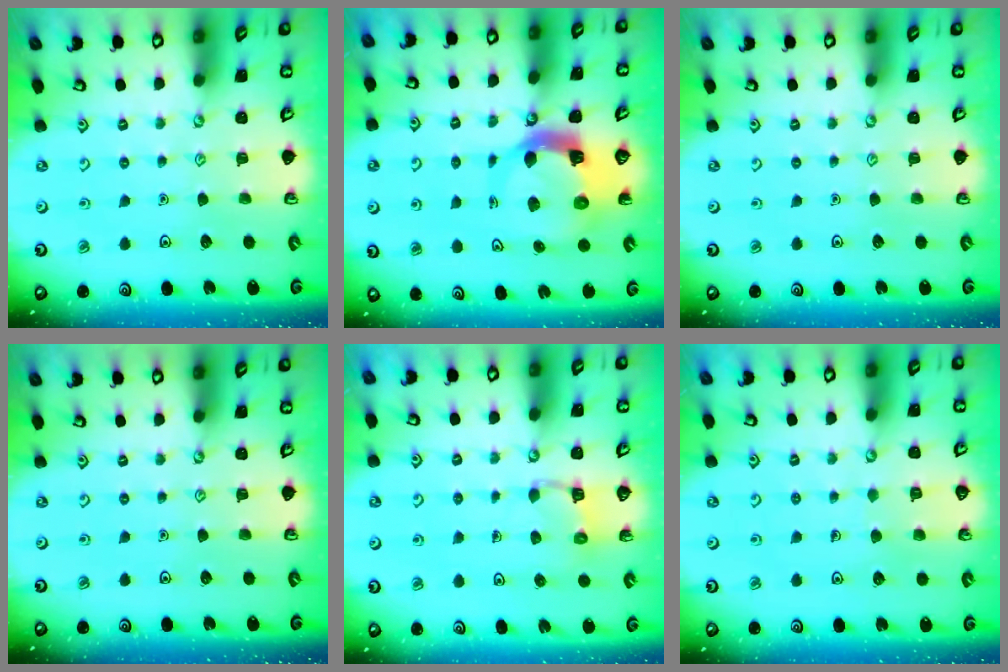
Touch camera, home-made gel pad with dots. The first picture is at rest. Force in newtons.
{"total": 8.2, "press": 8.2, "slide": 1.1}
{"total": 0.0}
{"total": 0.0}
{"total": 4.7, "press": 4.7, "slide": 0.4}
{"total": 4.8, "press": 4.8, "slide": 0.3}